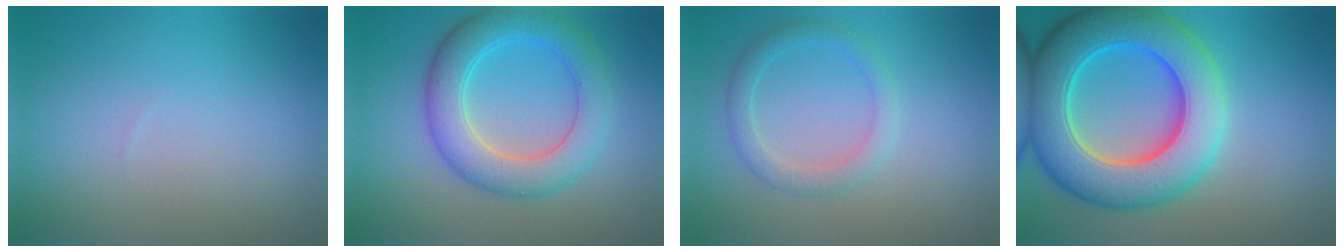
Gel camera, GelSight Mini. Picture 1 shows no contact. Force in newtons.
{"total": 6.0, "press": 6.0, "slide": 0.1}
{"total": 2.2, "press": 2.1, "slide": 0.2}
{"total": 10.9, "press": 10.9, "slide": 0.4}